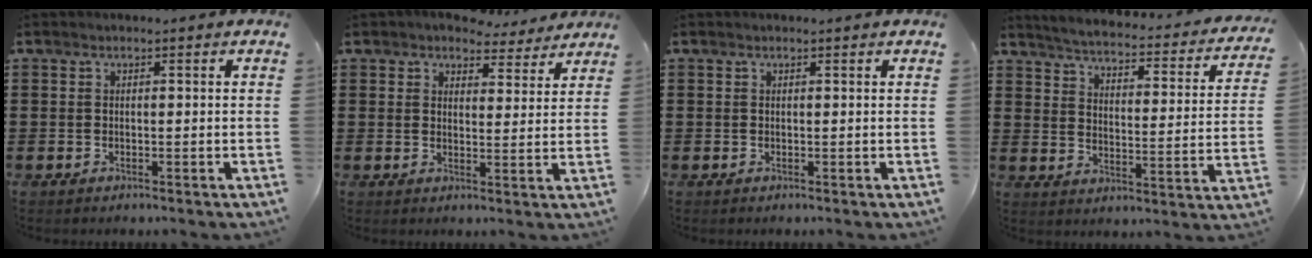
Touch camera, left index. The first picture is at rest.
{"total": 5.1, "force": [4.8, 1.5, 1.1], "torque": [-0.031, -0.013, 0.088]}
{"total": 0.0}
{"total": 3.3, "force": [3.1, -0.3, 1.1], "torque": [-0.042, -0.030, 0.042]}